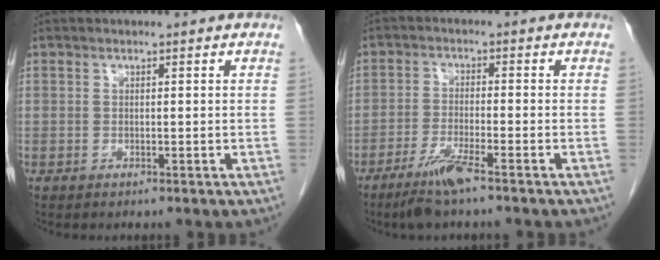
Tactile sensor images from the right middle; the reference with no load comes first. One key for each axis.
{"total": 5.5, "fx": -3.9, "fy": 0.0, "fz": 3.9, "tx": -0.081, "ty": -0.013, "tz": -0.077}